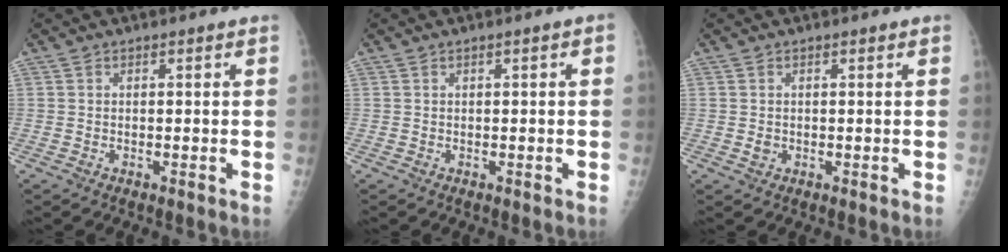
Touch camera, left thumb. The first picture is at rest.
{"total": 1.0, "force": [0.1, 0.1, 1.0], "torque": [-0.020, 0.004, 0.003]}
{"total": 1.0, "force": [0.0, 0.9, 0.3], "torque": [0.000, 0.000, 0.002]}